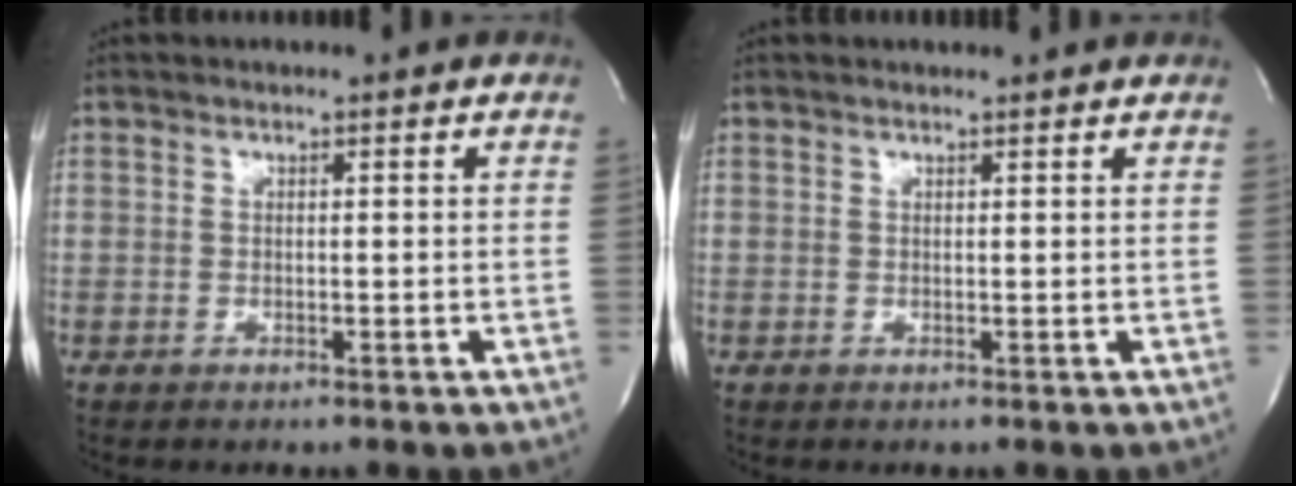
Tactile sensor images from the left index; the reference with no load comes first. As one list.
[{"total": 2.2, "force": [2.2, 0.2, 0.4], "torque": [-0.012, 0.011, 0.025]}]